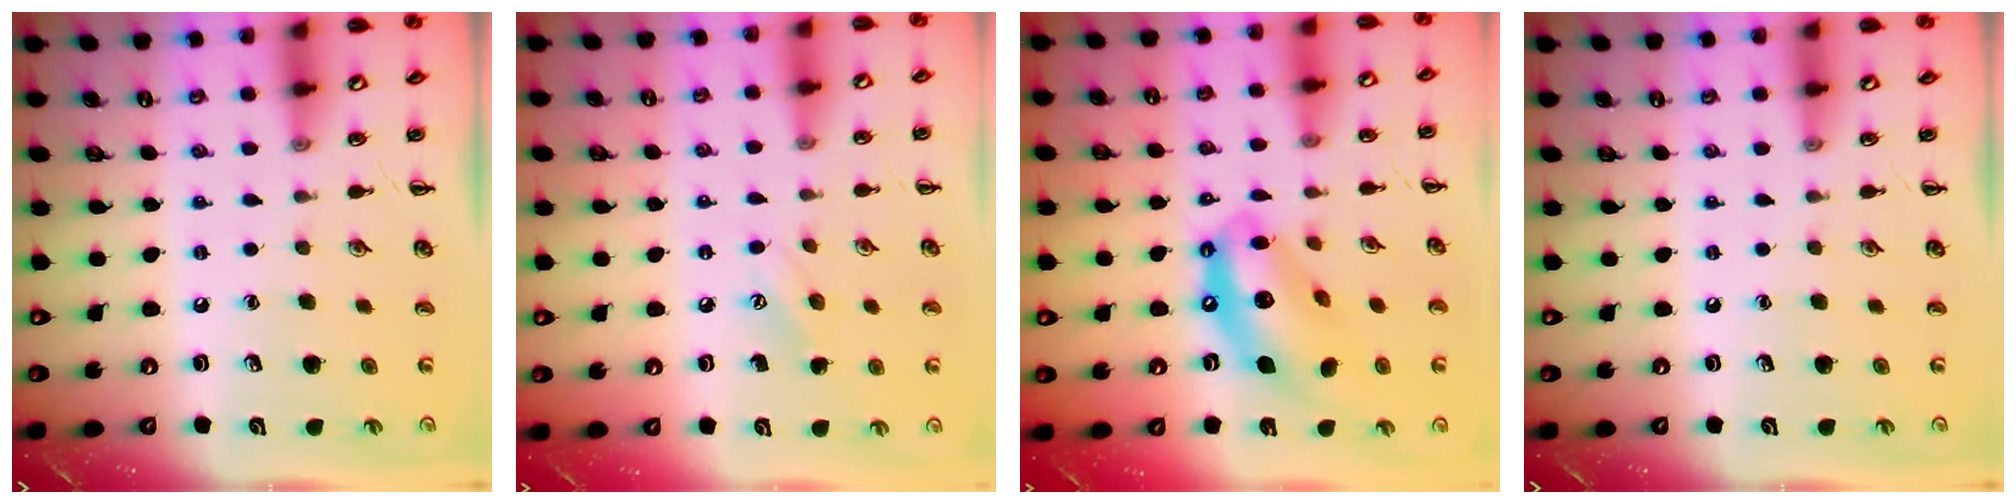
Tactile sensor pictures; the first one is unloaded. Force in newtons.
{"total": 5.8, "press": 5.6, "slide": 1.5}
{"total": 13.7, "press": 13.3, "slide": 3.5}
{"total": 0.0}